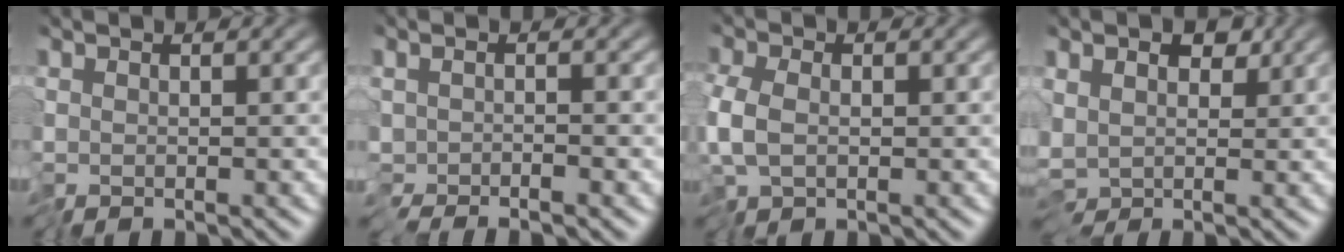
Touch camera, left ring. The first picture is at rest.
{"total": 0.7, "force": [-0.7, -0.1, 0.2], "torque": [-0.004, -0.006, -0.014]}
{"total": 4.8, "force": [-1.8, 3.1, 3.1], "torque": [-0.081, -0.015, -0.040]}
{"total": 5.6, "force": [1.2, 4.0, 3.6], "torque": [-0.082, 0.015, 0.023]}